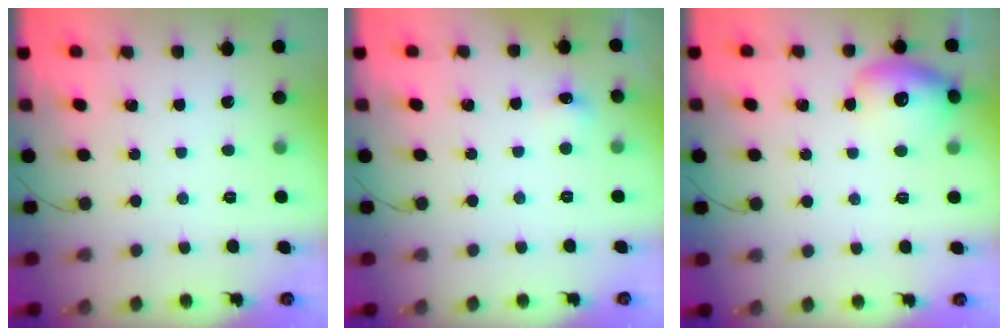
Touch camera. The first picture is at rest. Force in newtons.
{"total": 5.1, "press": 4.9, "slide": 1.3}
{"total": 12.0, "press": 11.9, "slide": 1.5}